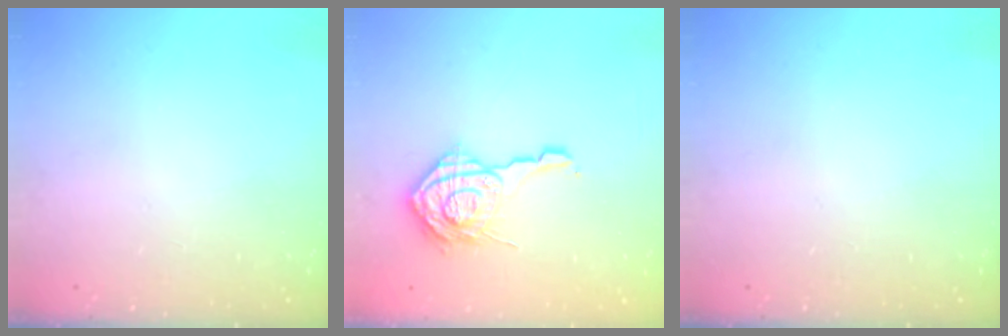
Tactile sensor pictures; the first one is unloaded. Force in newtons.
{"total": 12.9, "press": 12.9, "slide": 0.8}
{"total": 0.0}